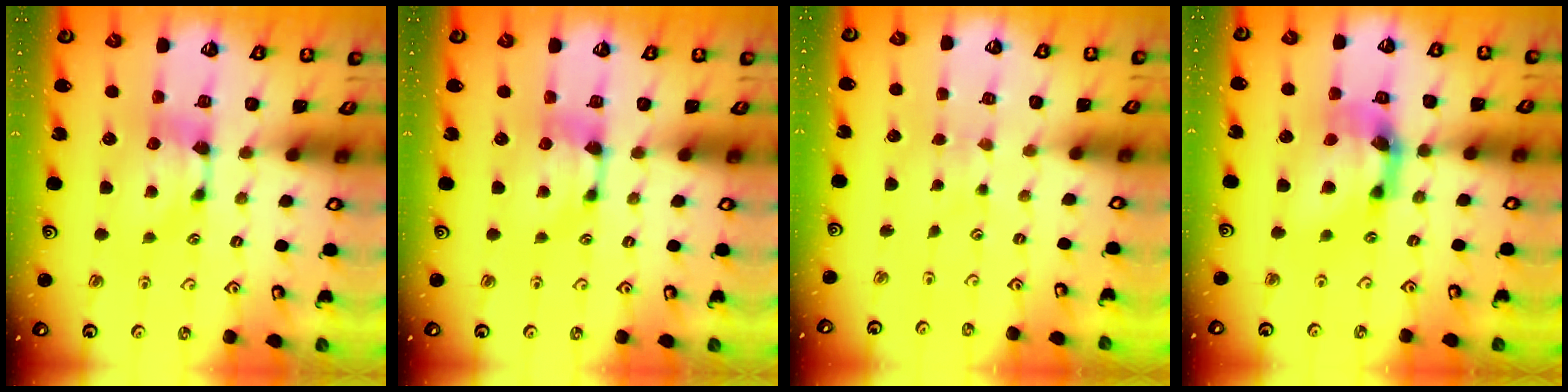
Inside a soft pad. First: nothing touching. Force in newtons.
{"total": 1.2, "press": 0.9, "slide": 0.9}
{"total": 3.6, "press": 3.6, "slide": 0.3}
{"total": 6.7, "press": 6.2, "slide": 2.4}